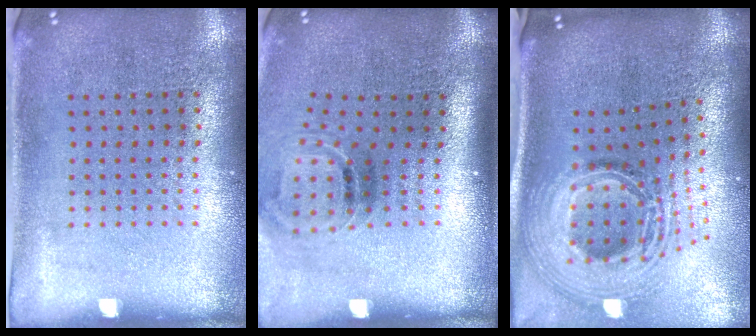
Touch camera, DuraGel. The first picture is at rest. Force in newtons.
{"total": 1.5, "press": 1.0, "slide": 1.1}
{"total": 3.0, "press": 2.1, "slide": 2.2}